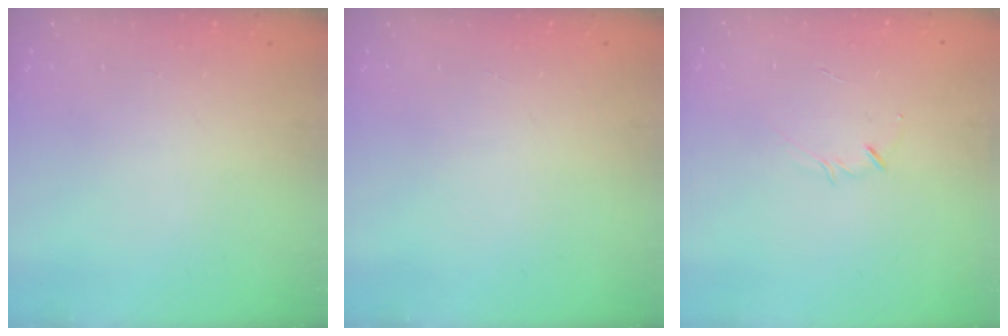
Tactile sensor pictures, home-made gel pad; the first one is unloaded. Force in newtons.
{"total": 0.0}
{"total": 2.4, "press": 2.3, "slide": 0.5}